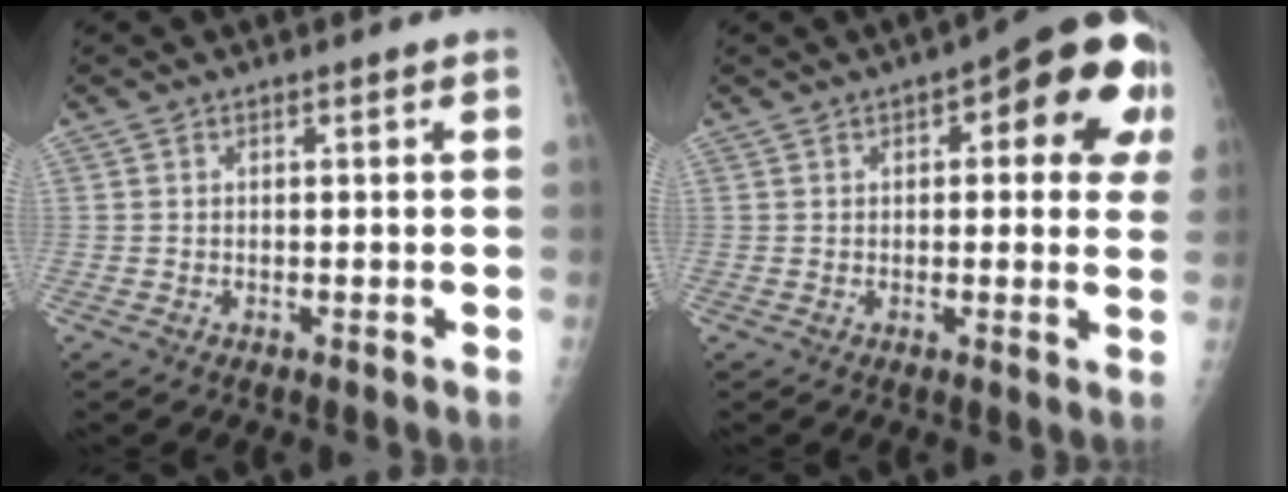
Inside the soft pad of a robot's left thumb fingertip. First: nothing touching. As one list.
[{"total": 16.4, "force": [5.1, 6.4, 14.2], "torque": [-0.132, 0.009, 0.046]}]